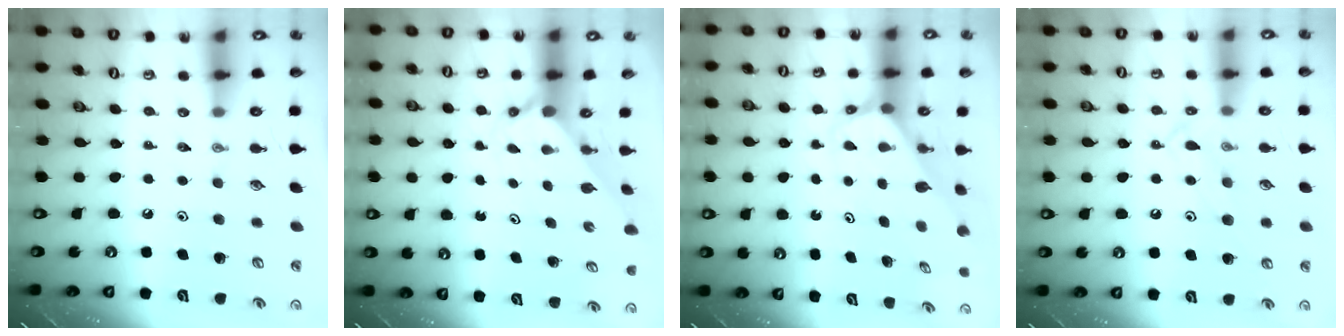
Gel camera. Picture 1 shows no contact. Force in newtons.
{"total": 2.0, "press": 2.0, "slide": 0.2}
{"total": 3.7, "press": 3.7, "slide": 0.4}
{"total": 11.4, "press": 11.4, "slide": 0.8}